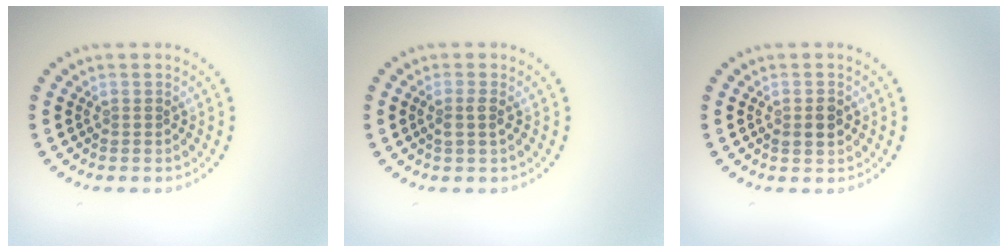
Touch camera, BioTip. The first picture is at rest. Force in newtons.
{"total": 1.3, "press": 1.1, "slide": 0.6}
{"total": 1.7, "press": 1.7, "slide": 0.1}